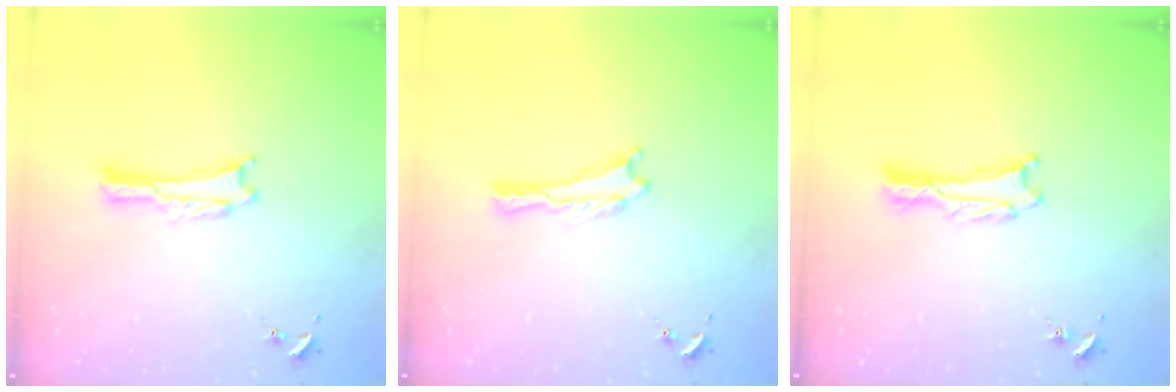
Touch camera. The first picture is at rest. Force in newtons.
{"total": 0.0}
{"total": 0.9, "press": 0.8, "slide": 0.1}